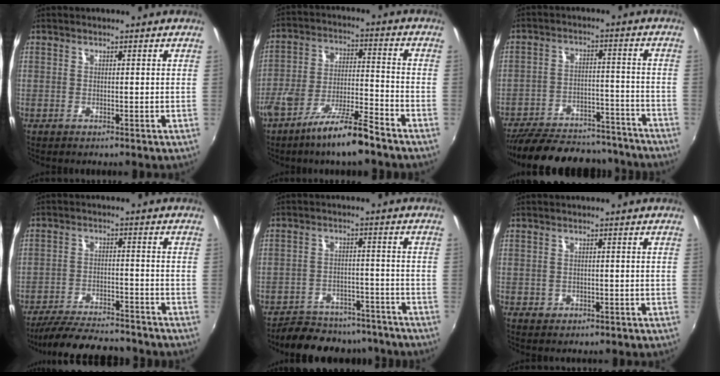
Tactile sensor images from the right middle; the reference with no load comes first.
{"total": 11.2, "force": [-8.2, 1.3, 7.5], "torque": [-0.149, -0.007, -0.145]}
{"total": 25.0, "force": [-21.5, 8.9, 9.0], "torque": [-0.189, 0.023, -0.281]}
{"total": 16.3, "force": [-14.4, 3.7, 6.7], "torque": [-0.145, -0.017, -0.216]}
{"total": 17.4, "force": [-15.0, 6.8, 5.6], "torque": [-0.127, 0.017, -0.191]}
{"total": 2.2, "force": [-0.6, 2.0, 0.8], "torque": [-0.015, -0.004, -0.007]}